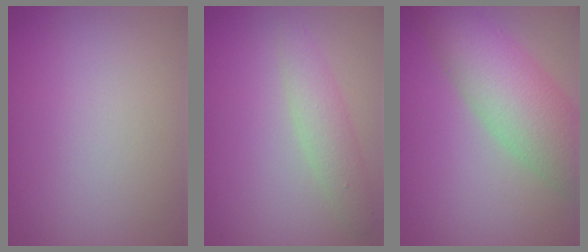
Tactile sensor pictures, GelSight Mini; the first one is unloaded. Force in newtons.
{"total": 2.6, "press": 2.6, "slide": 0.2}
{"total": 7.7, "press": 7.7, "slide": 0.4}